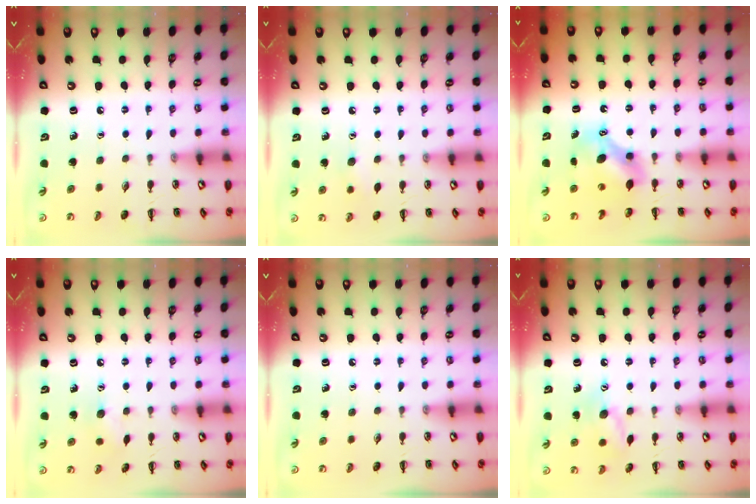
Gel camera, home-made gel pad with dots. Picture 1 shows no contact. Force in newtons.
{"total": 5.2, "press": 5.1, "slide": 1.2}
{"total": 7.3, "press": 7.3, "slide": 0.7}
{"total": 5.1, "press": 4.9, "slide": 1.2}
{"total": 0.0}
{"total": 10.1, "press": 10.1, "slide": 0.6}